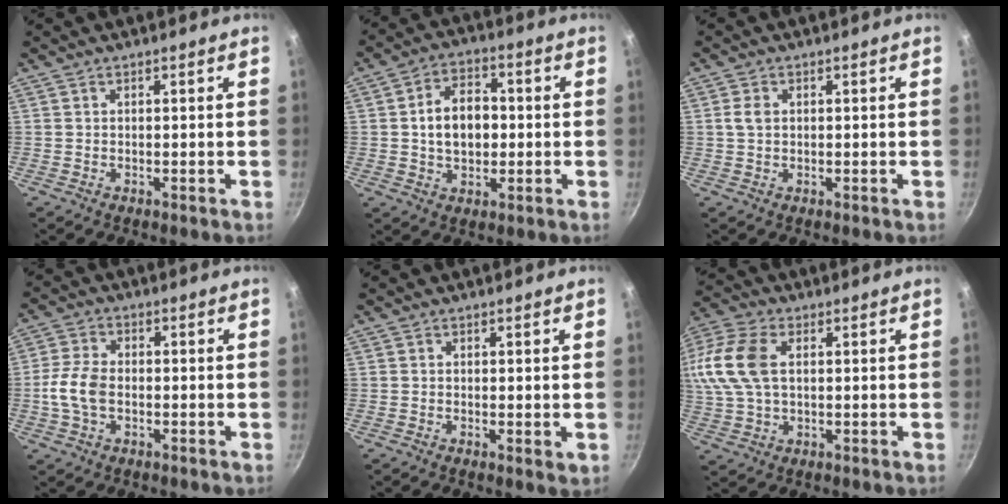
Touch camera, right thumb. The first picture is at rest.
{"total": 9.7, "force": [0.1, 6.7, 7.0], "torque": [-0.090, 0.017, -0.004]}
{"total": 2.3, "force": [0.4, 1.7, 1.6], "torque": [-0.028, 0.004, 0.005]}
{"total": 7.0, "force": [-1.2, 4.5, 5.2], "torque": [-0.107, 0.017, -0.029]}
{"total": 1.1, "force": [0.2, 0.4, 1.0], "torque": [-0.015, -0.005, 0.001]}
{"total": 17.7, "force": [3.3, 11.4, 13.1], "torque": [-0.307, 0.029, 0.056]}